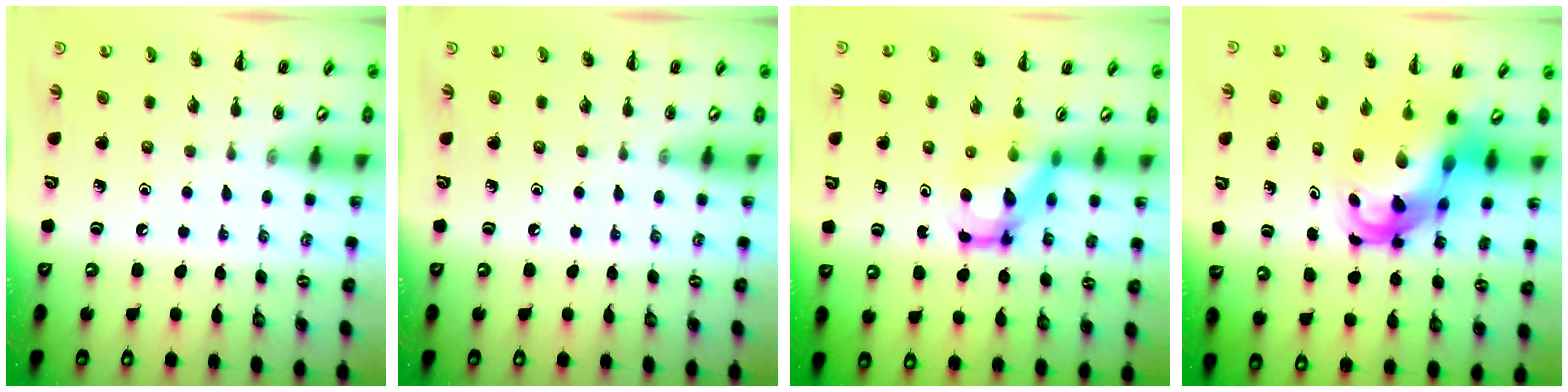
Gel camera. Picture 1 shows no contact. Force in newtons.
{"total": 0.0}
{"total": 5.8, "press": 5.8, "slide": 0.8}
{"total": 9.7, "press": 9.3, "slide": 2.7}